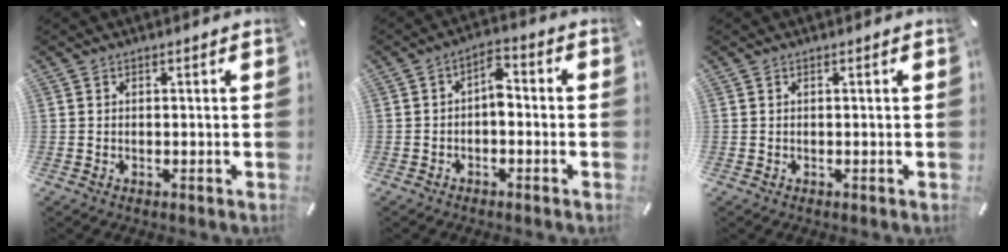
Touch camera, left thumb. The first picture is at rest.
{"total": 4.9, "force": [-1.3, 2.8, 3.8], "torque": [-0.063, 0.018, -0.027]}
{"total": 0.0}